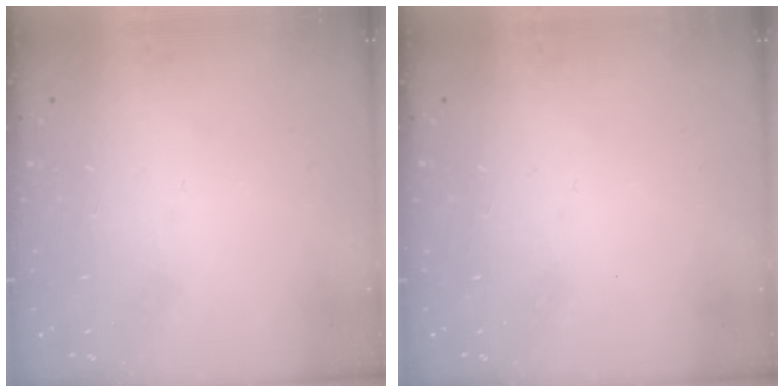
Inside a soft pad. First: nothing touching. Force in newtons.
{"total": 0.0}